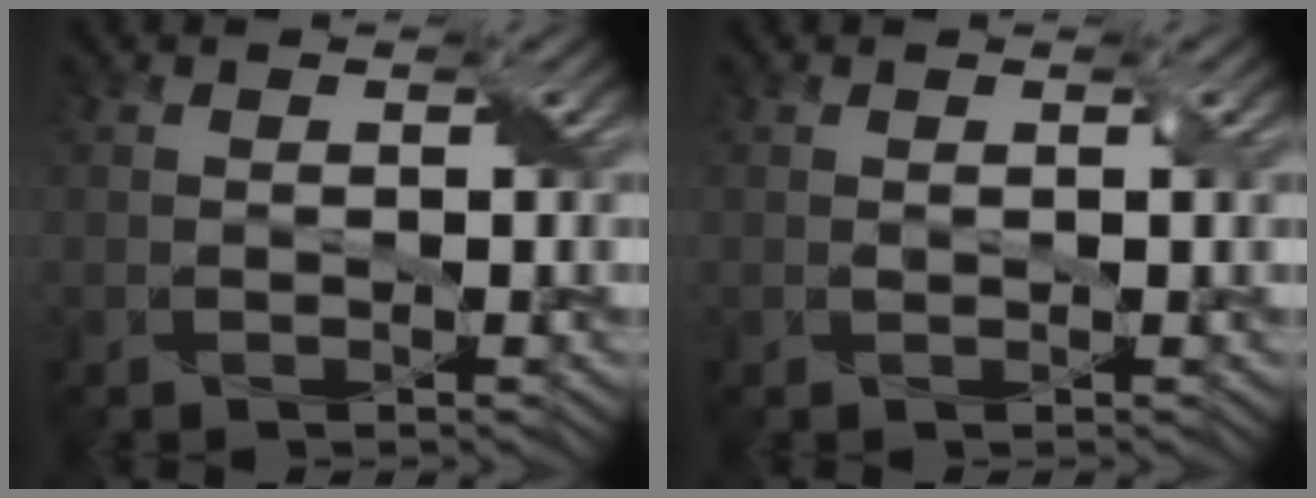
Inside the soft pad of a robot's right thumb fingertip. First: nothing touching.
{"total": 0.6, "force": [0.2, 0.1, 0.5], "torque": [-0.011, 0.002, 0.004]}